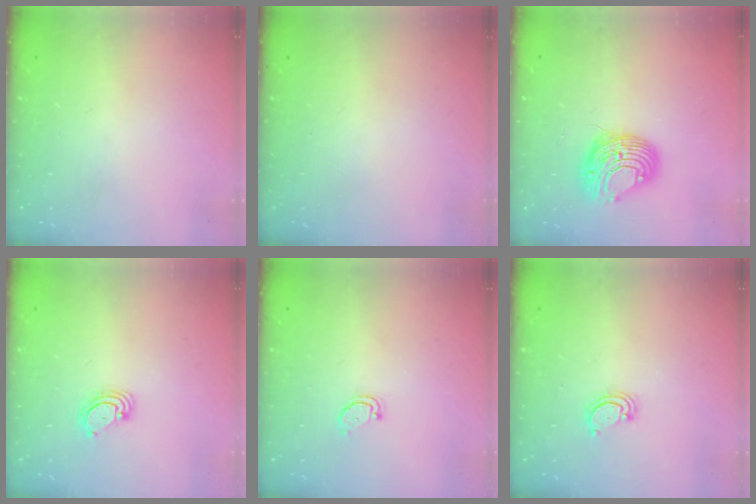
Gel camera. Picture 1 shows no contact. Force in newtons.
{"total": 0.0}
{"total": 10.6, "press": 10.5, "slide": 1.0}
{"total": 3.0, "press": 2.9, "slide": 0.3}
{"total": 2.3, "press": 2.3, "slide": 0.4}
{"total": 3.1, "press": 3.1, "slide": 0.4}